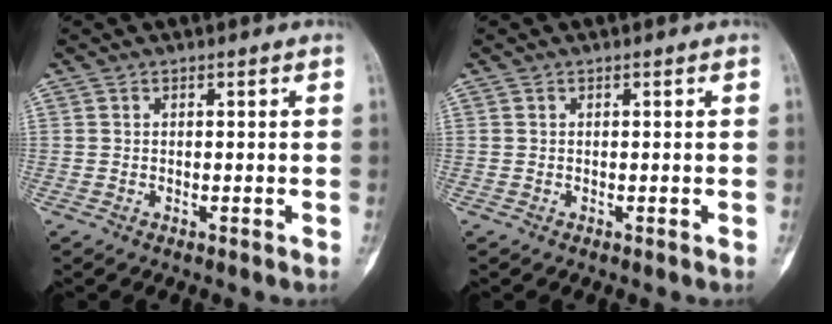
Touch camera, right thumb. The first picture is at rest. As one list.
[{"total": 0.0}]